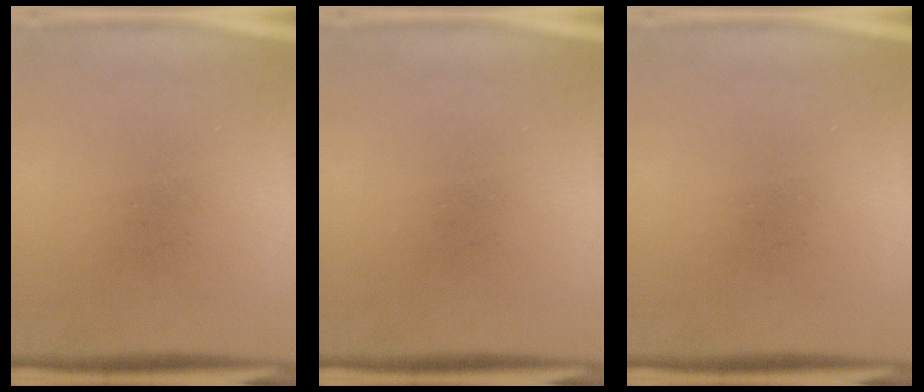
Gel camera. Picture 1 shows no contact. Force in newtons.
{"total": 0.0}
{"total": 0.0}